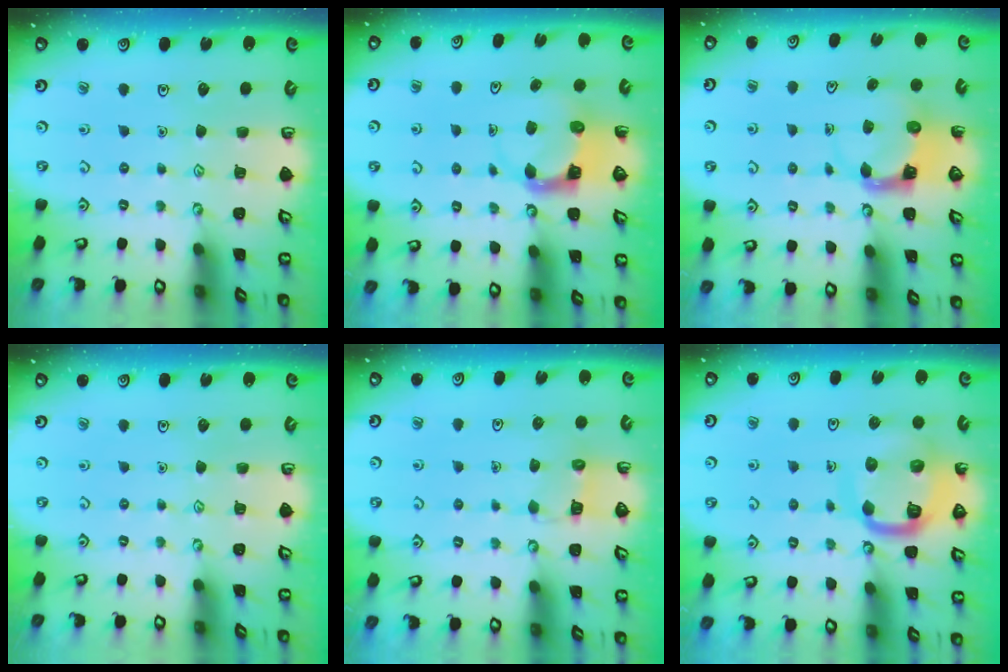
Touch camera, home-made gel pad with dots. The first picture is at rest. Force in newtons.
{"total": 4.0, "press": 3.9, "slide": 0.4}
{"total": 3.5, "press": 3.5, "slide": 0.4}
{"total": 0.0}
{"total": 4.5, "press": 4.5, "slide": 0.4}
{"total": 13.4, "press": 13.4, "slide": 1.5}